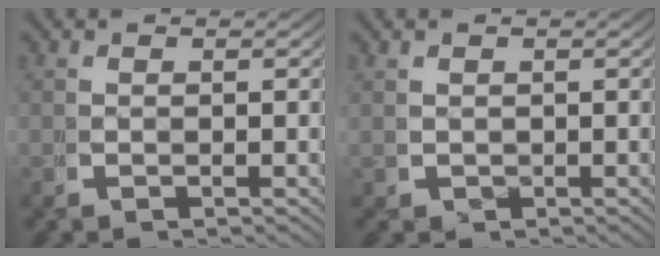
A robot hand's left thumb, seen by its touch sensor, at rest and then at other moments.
{"total": 1.3, "force": [0.1, 1.3, 0.3], "torque": [-0.006, -0.011, 0.012]}